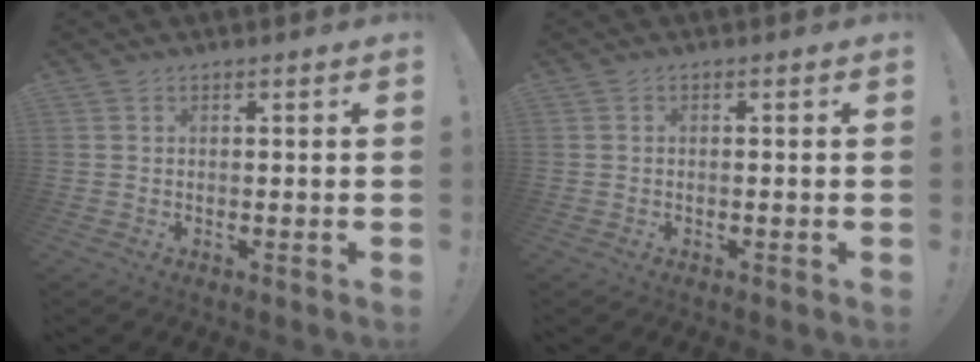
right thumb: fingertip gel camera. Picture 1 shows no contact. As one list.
[{"total": 0.9, "force": [-0.8, 0.0, 0.4], "torque": [-0.010, 0.001, -0.014]}]